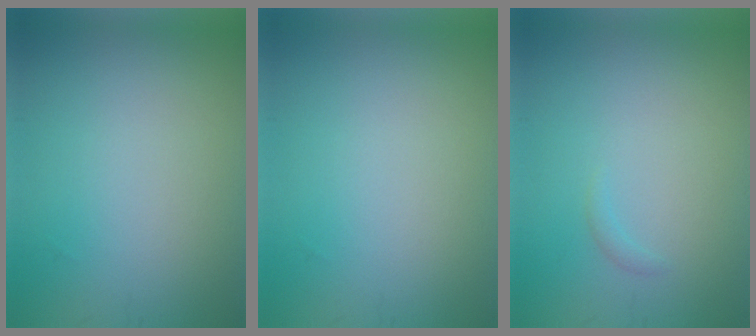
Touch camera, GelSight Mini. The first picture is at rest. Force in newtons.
{"total": 0.0}
{"total": 0.5, "press": 0.5, "slide": 0.1}